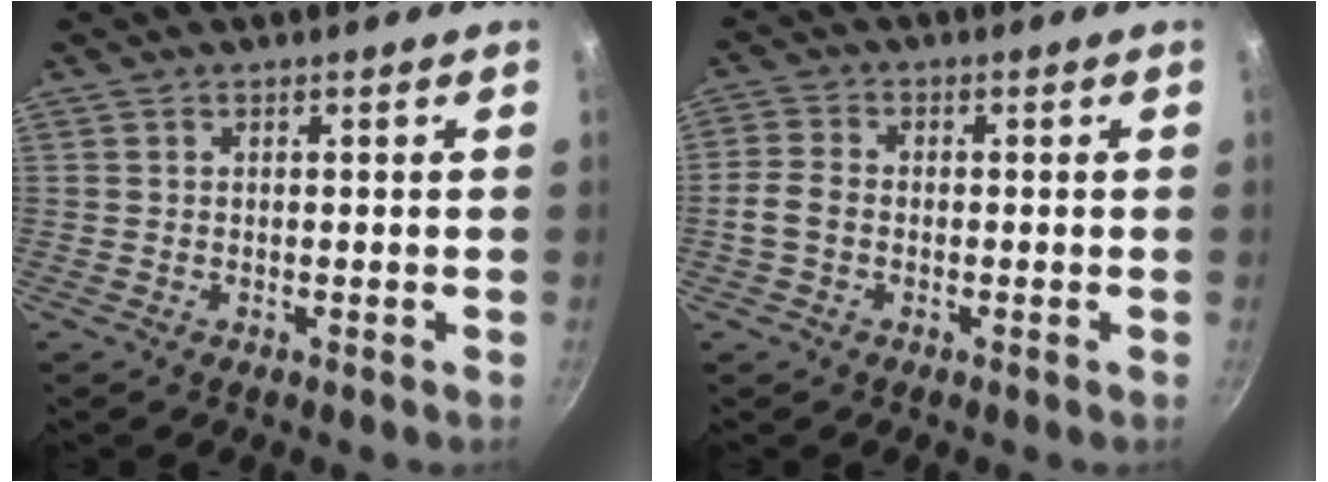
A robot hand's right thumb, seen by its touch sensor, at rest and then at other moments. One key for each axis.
{"total": 4.3, "fx": -1.0, "fy": 3.1, "fz": 2.8, "tx": -0.059, "ty": 0.016, "tz": -0.029}